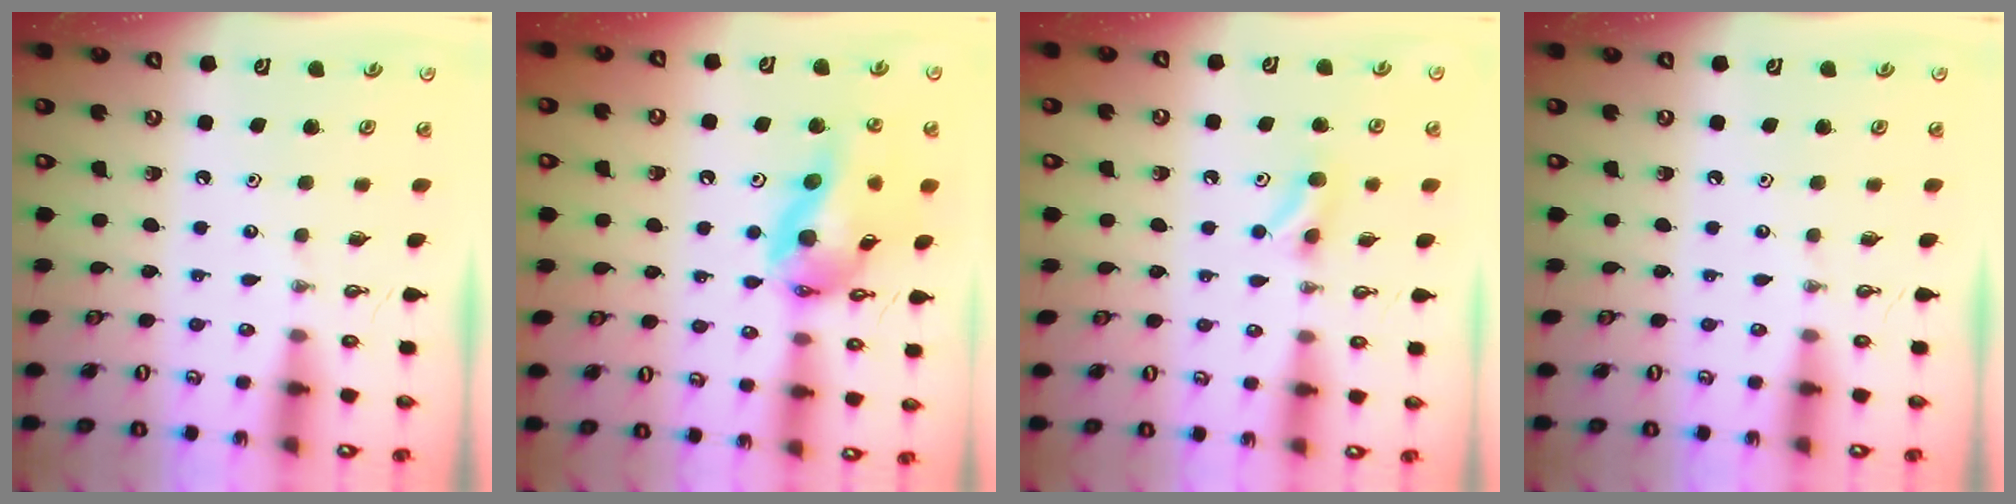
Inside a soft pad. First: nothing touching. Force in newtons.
{"total": 15.9, "press": 15.8, "slide": 2.0}
{"total": 4.0, "press": 3.8, "slide": 1.4}
{"total": 0.0}